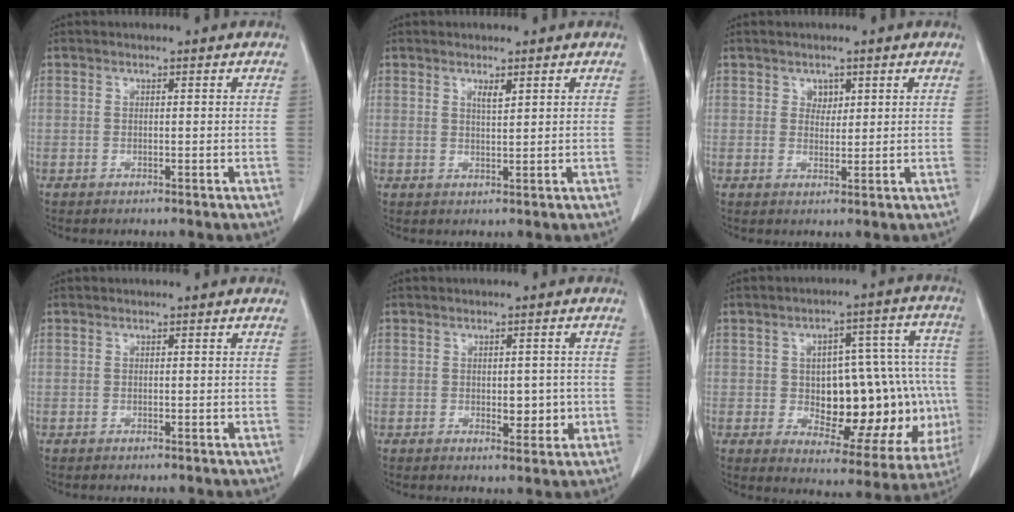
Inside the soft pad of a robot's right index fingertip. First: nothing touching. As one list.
[{"total": 1.5, "force": [1.0, 0.2, 1.1], "torque": [-0.023, -0.004, 0.020]}, {"total": 1.9, "force": [1.1, 1.4, 0.8], "torque": [-0.008, -0.003, 0.019]}, {"total": 0.0}, {"total": 3.7, "force": [-0.4, 2.1, 3.0], "torque": [-0.032, -0.001, 0.001]}, {"total": 22.5, "force": [-2.5, 9.9, 20.1], "torque": [-0.208, 0.047, -0.001]}]